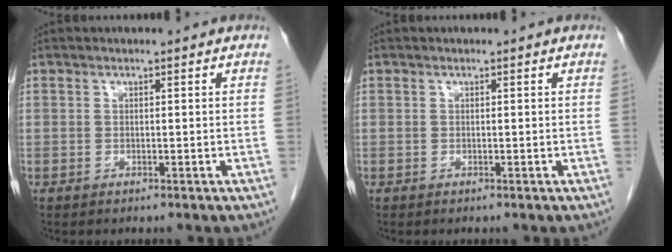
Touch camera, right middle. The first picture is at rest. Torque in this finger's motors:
{"motor_torque": [0.22, -0.44, -0.02, 0.00]}